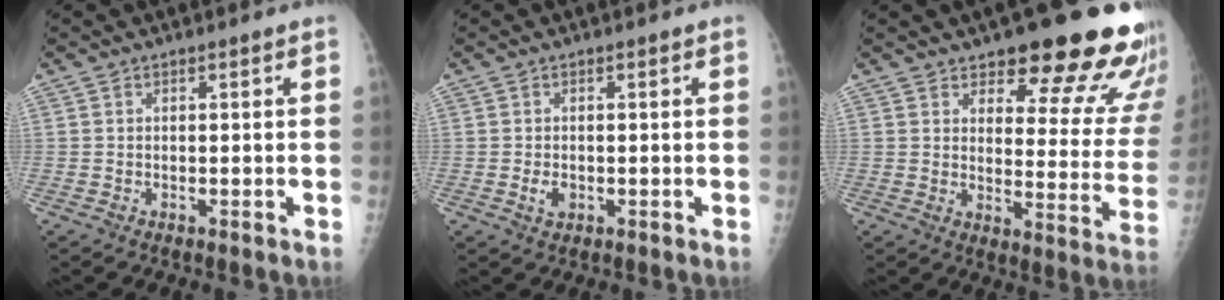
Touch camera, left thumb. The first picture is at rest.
{"total": 2.0, "force": [-0.4, 1.4, 1.4], "torque": [-0.022, -0.001, -0.004]}
{"total": 20.9, "force": [15.9, 6.5, 12.0], "torque": [-0.101, -0.096, 0.188]}